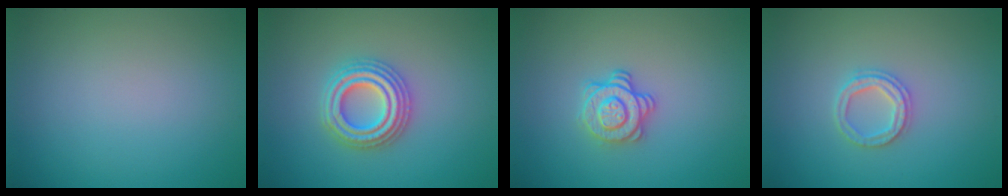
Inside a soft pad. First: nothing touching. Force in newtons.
{"total": 4.4, "press": 4.4, "slide": 0.7}
{"total": 2.9, "press": 2.5, "slide": 1.3}
{"total": 2.4, "press": 2.4, "slide": 0.4}